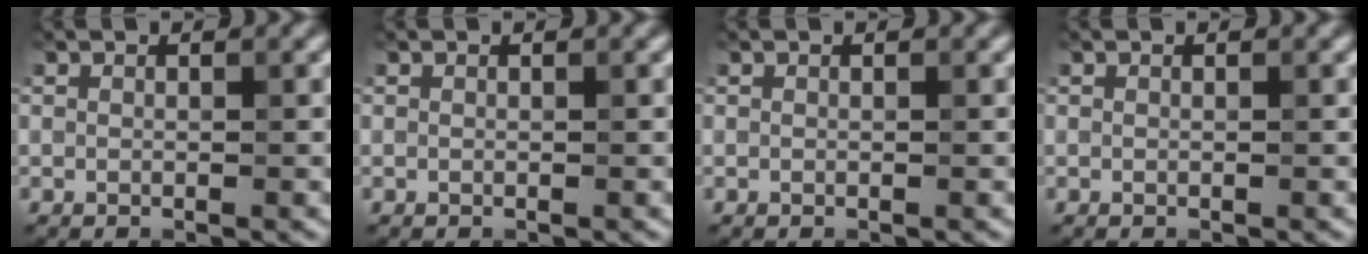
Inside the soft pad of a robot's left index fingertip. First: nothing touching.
{"total": 0.0}
{"total": 0.0}
{"total": 0.0}